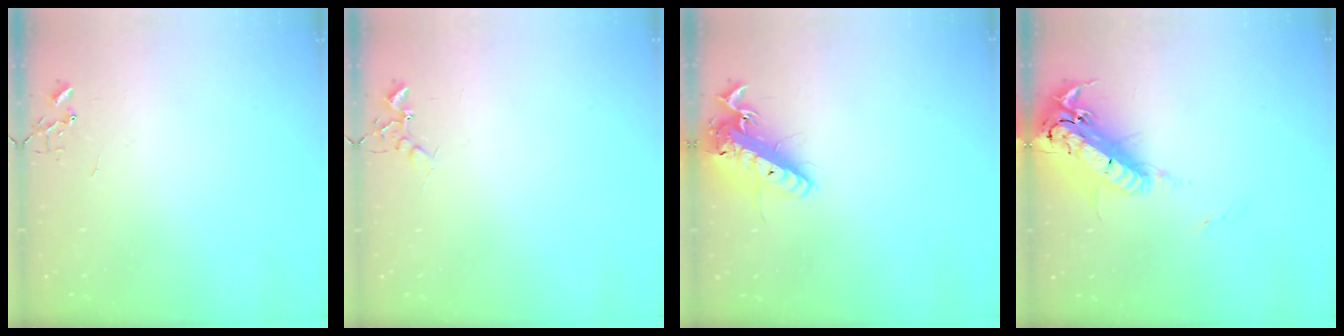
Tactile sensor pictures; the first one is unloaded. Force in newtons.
{"total": 5.8, "press": 5.7, "slide": 1.0}
{"total": 16.1, "press": 15.8, "slide": 3.2}
{"total": 22.8, "press": 22.3, "slide": 4.6}